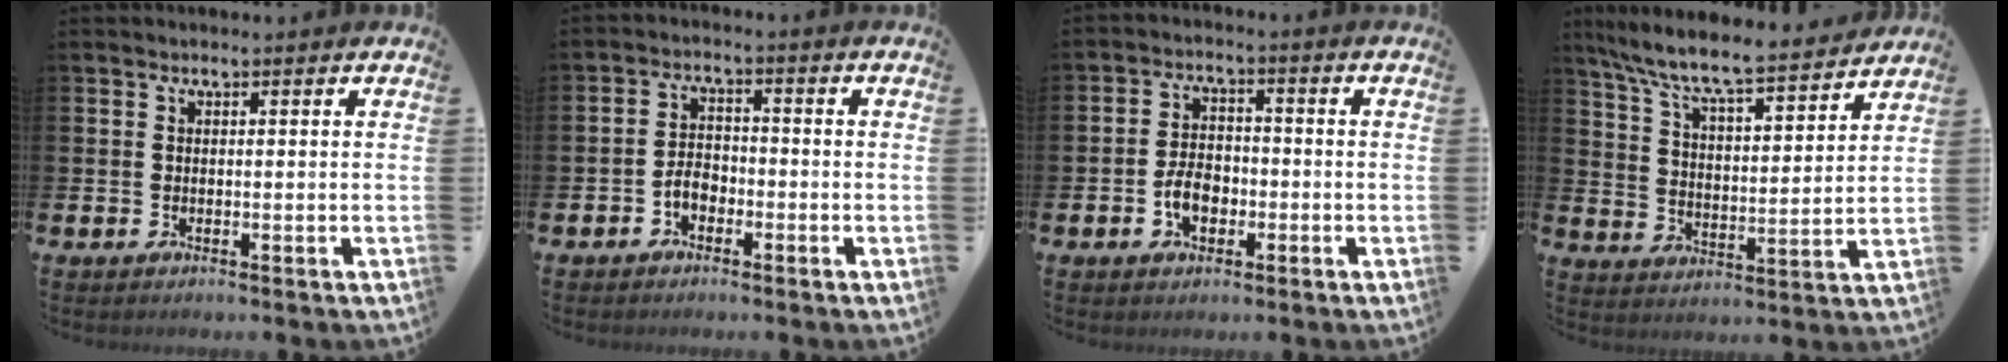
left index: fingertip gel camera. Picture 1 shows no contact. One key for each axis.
{"total": 2.7, "fx": -1.7, "fy": 1.7, "fz": 1.3, "tx": -0.021, "ty": 0.006, "tz": -0.037}
{"total": 4.4, "fx": -1.6, "fy": 2.9, "fz": 2.9, "tx": -0.041, "ty": 0.002, "tz": -0.033}
{"total": 8.4, "fx": 7.9, "fy": 0.7, "fz": 3.0, "tx": -0.092, "ty": -0.062, "tz": 0.132}